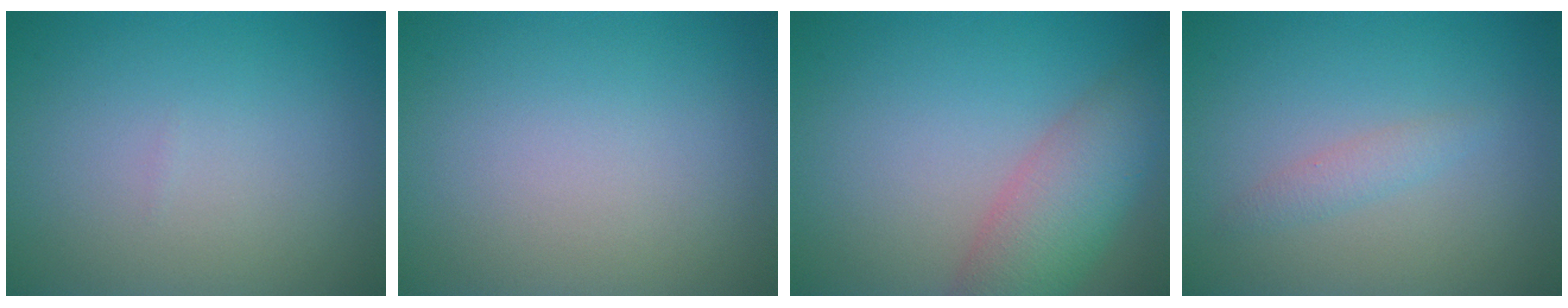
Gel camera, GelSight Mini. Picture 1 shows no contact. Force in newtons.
{"total": 0.0}
{"total": 5.7, "press": 5.7, "slide": 0.3}
{"total": 1.3, "press": 1.3, "slide": 0.0}